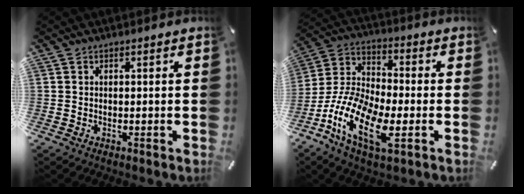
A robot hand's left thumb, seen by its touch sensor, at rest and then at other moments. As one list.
[{"total": 14.8, "force": [-6.5, 6.8, 11.4], "torque": [-0.249, 0.007, -0.119]}]